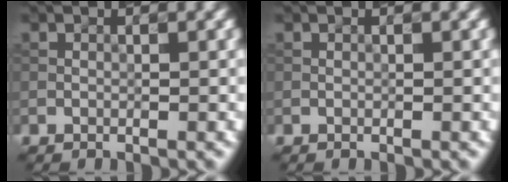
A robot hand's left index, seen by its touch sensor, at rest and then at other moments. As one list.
[{"total": 0.0}]